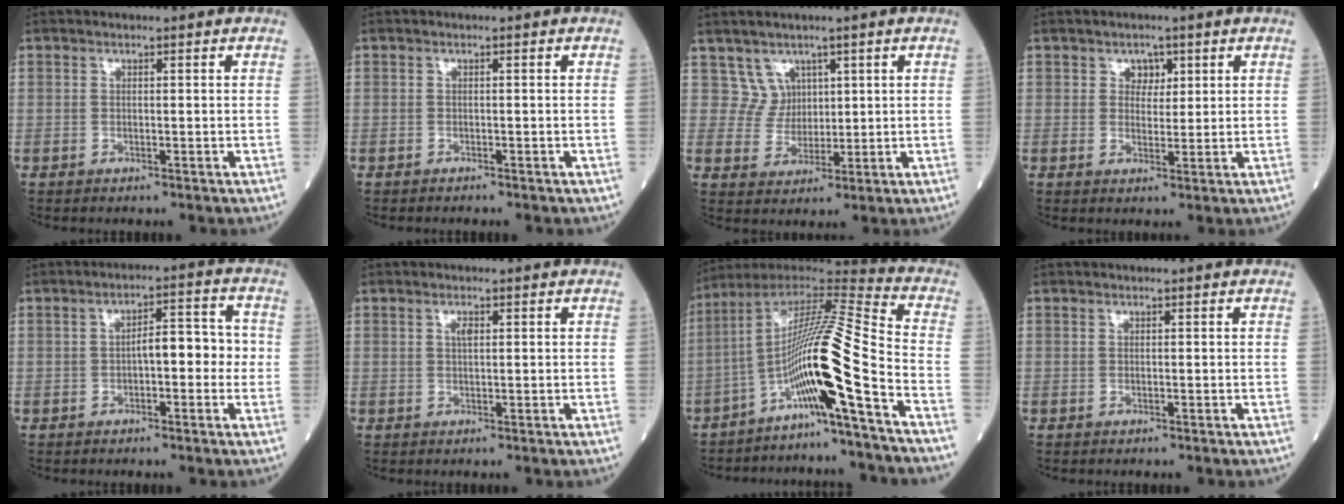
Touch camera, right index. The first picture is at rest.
{"total": 1.7, "force": [-1.5, 0.6, 0.6], "torque": [-0.017, -0.003, -0.014]}
{"total": 3.9, "force": [2.1, 3.2, -0.4], "torque": [0.013, 0.002, 0.040]}
{"total": 2.5, "force": [1.2, 1.8, 1.2], "torque": [-0.010, 0.002, 0.016]}
{"total": 6.0, "force": [-0.5, 2.3, 5.5], "torque": [-0.074, 0.030, -0.009]}
{"total": 1.1, "force": [0.4, 0.4, 1.0], "torque": [-0.019, 0.001, 0.006]}
{"total": 15.0, "force": [-6.7, -1.7, 13.3], "torque": [-0.242, 0.008, -0.127]}
{"total": 0.0}